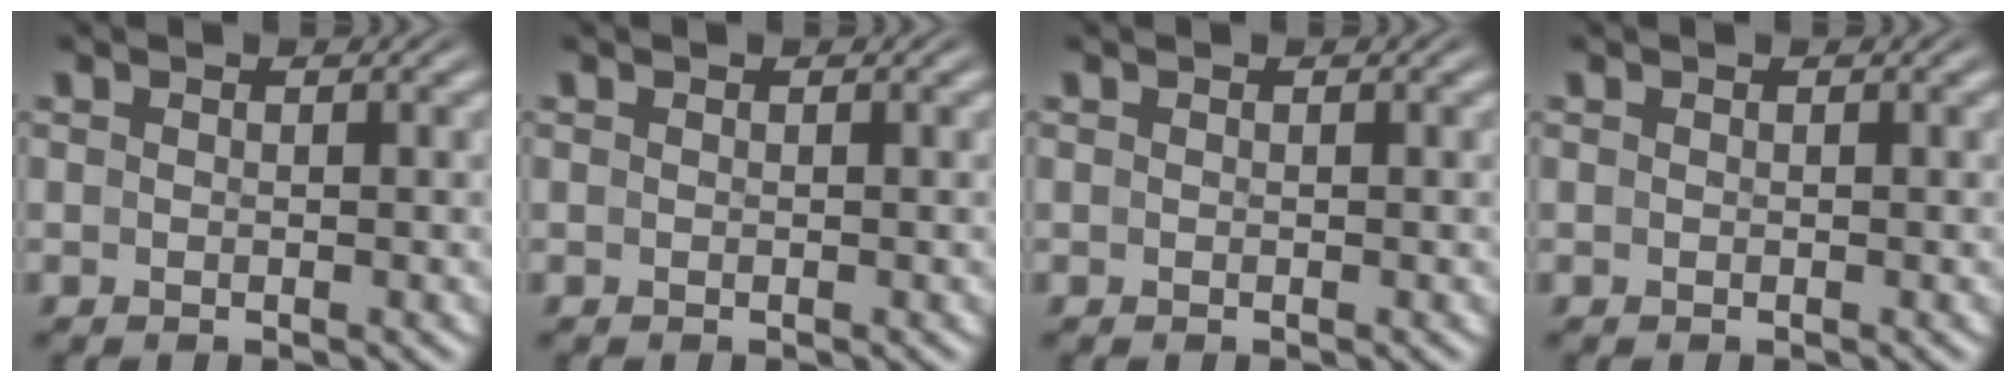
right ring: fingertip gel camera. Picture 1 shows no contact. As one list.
[{"total": 0.0}, {"total": 0.0}, {"total": 0.0}]